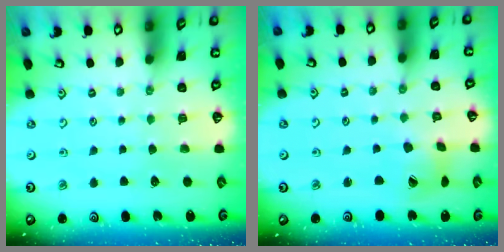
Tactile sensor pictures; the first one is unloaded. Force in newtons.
{"total": 7.5, "press": 7.5, "slide": 0.9}